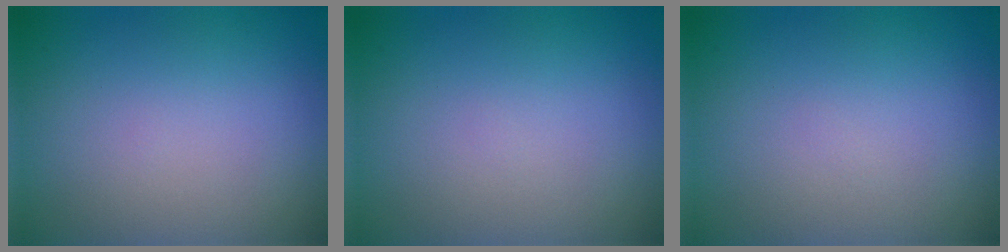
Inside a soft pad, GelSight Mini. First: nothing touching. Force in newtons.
{"total": 0.0}
{"total": 0.0}